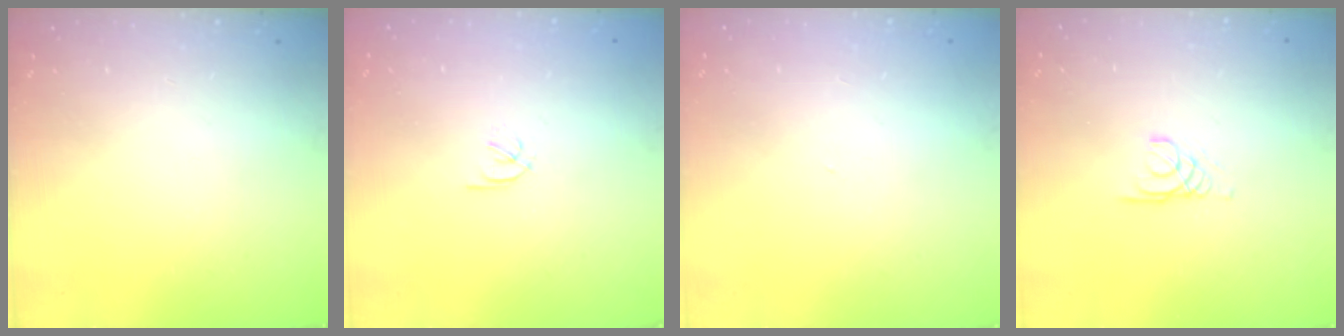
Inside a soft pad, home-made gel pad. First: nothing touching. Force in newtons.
{"total": 1.8, "press": 1.7, "slide": 0.5}
{"total": 0.0}
{"total": 1.7, "press": 1.7, "slide": 0.1}